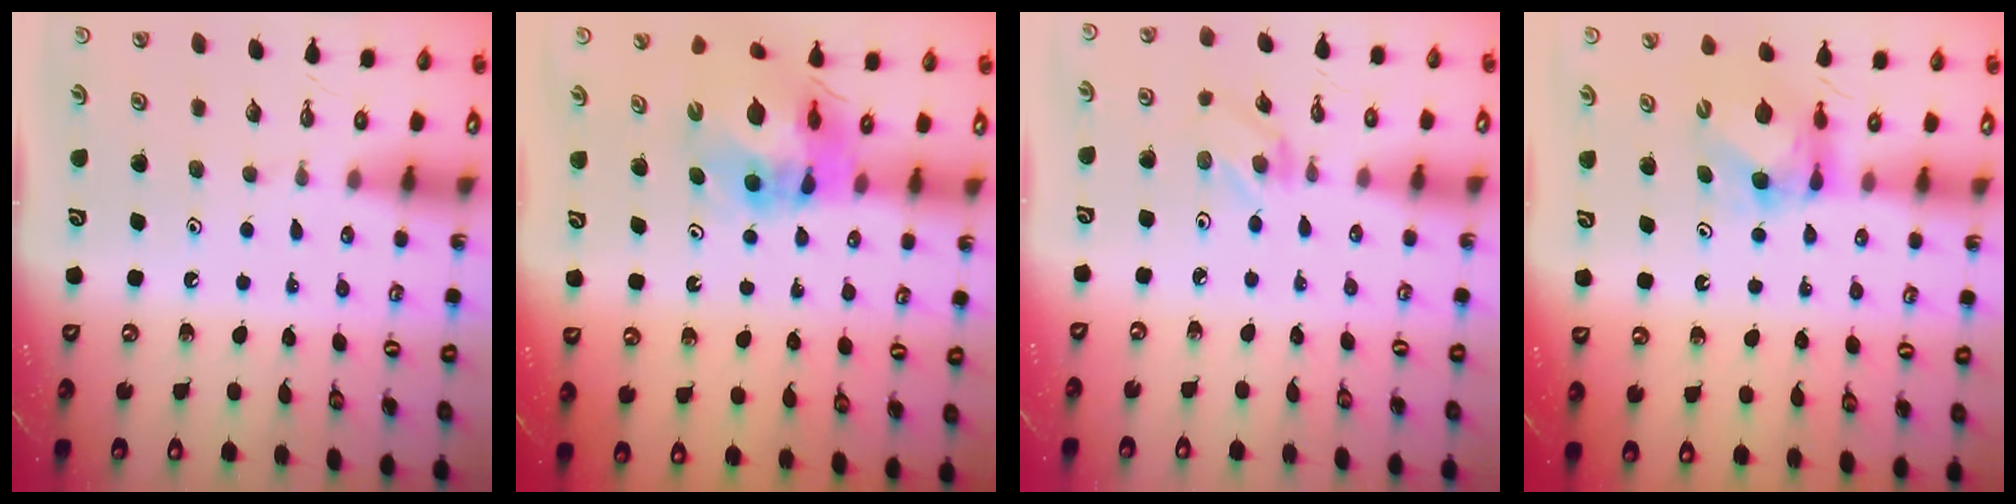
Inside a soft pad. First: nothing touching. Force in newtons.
{"total": 13.9, "press": 13.8, "slide": 1.5}
{"total": 2.1, "press": 2.0, "slide": 0.4}
{"total": 6.7, "press": 6.7, "slide": 0.2}